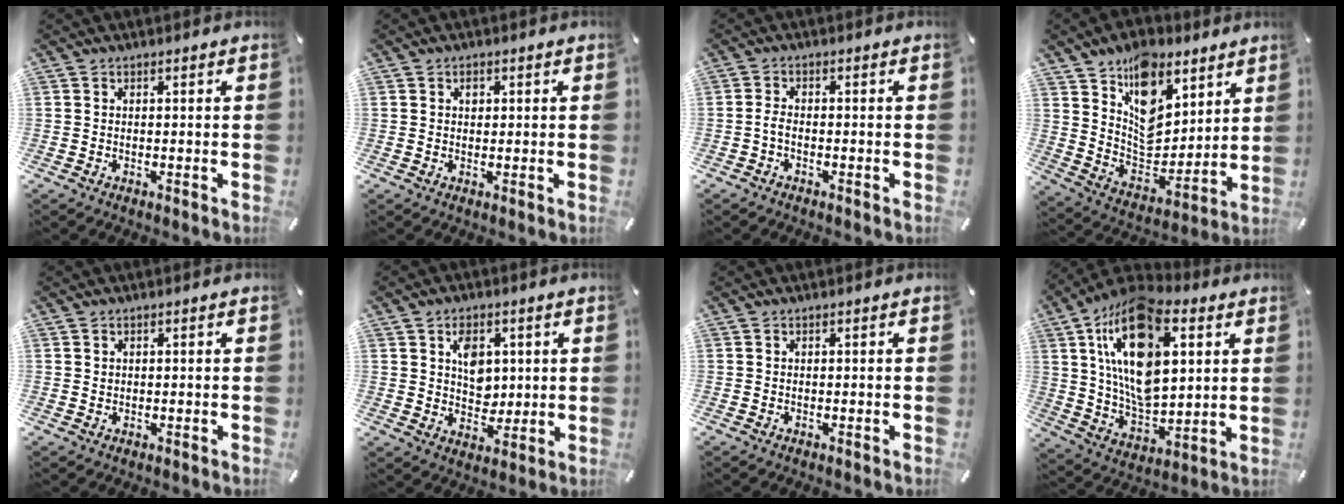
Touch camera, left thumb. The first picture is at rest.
{"total": 1.4, "force": [0.3, 1.2, 0.6], "torque": [0.001, -0.002, 0.002]}
{"total": 2.1, "force": [-1.0, 1.0, 1.5], "torque": [-0.036, 0.002, -0.020]}
{"total": 13.7, "force": [7.9, 9.4, 5.9], "torque": [-0.087, -0.068, 0.151]}
{"total": 0.6, "force": [0.1, 0.5, 0.1], "torque": [-0.001, 0.004, 0.002]}
{"total": 7.0, "force": [2.0, 5.8, 3.5], "torque": [-0.044, -0.002, 0.032]}
{"total": 0.0}
{"total": 21.8, "force": [8.0, 12.6, 15.9], "torque": [-0.324, -0.025, 0.132]}